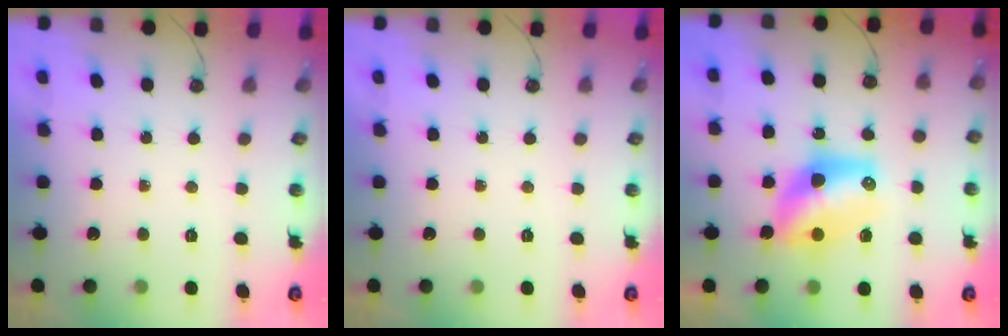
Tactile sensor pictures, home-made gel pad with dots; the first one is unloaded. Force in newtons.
{"total": 0.0}
{"total": 11.1, "press": 11.1, "slide": 0.8}